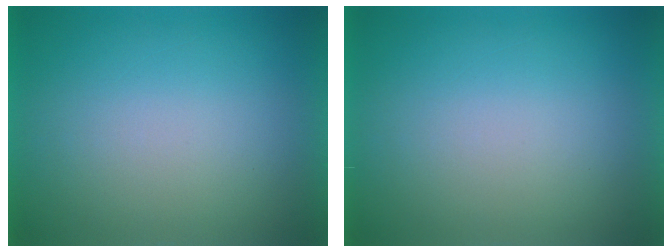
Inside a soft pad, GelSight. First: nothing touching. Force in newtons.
{"total": 1.1}